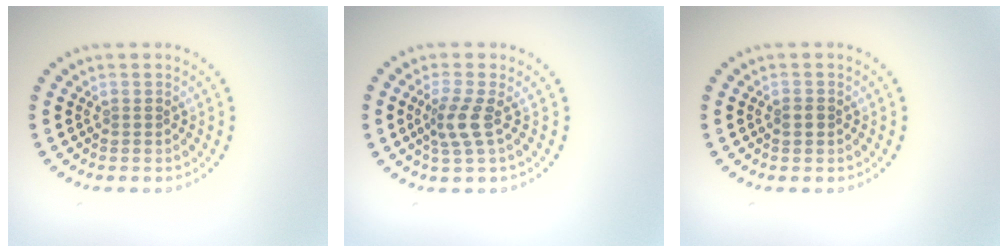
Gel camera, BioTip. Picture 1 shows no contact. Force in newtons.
{"total": 2.4, "press": 1.8, "slide": 1.6}
{"total": 1.2, "press": 1.2, "slide": 0.2}